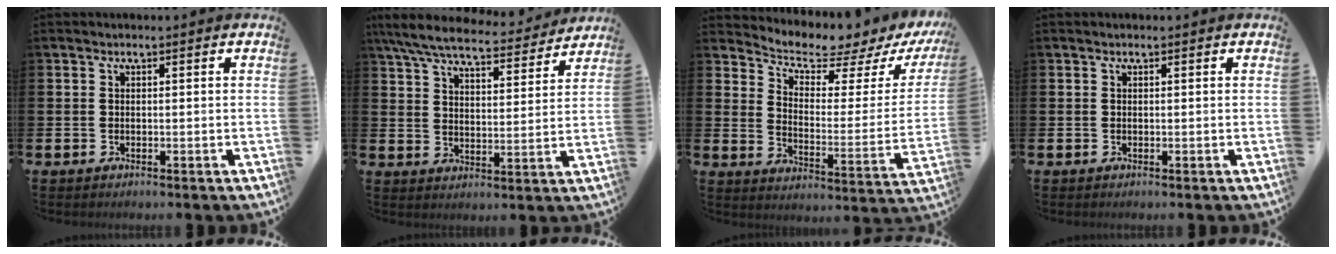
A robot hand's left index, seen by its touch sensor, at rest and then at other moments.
{"total": 7.9, "force": [7.1, 1.5, 3.0], "torque": [-0.088, -0.038, 0.125]}
{"total": 5.3, "force": [5.1, 1.0, 1.1], "torque": [-0.036, -0.055, 0.076]}
{"total": 0.0}